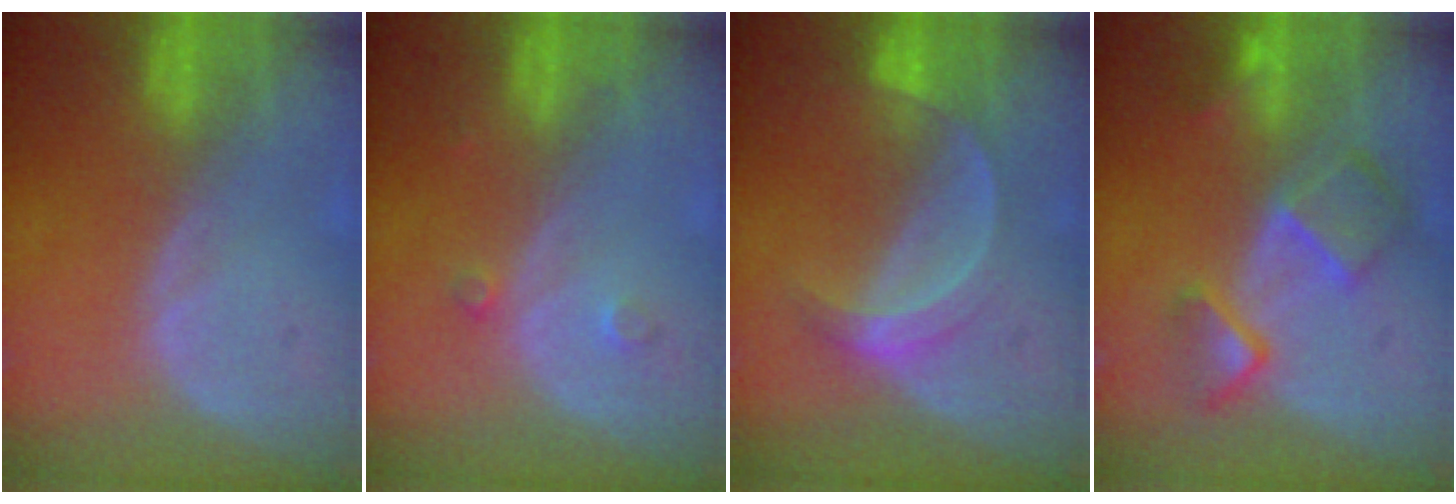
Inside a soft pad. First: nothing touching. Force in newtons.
{"total": 1.9, "press": 1.6, "slide": 1.0}
{"total": 5.2, "press": 4.7, "slide": 2.2}
{"total": 7.9, "press": 6.8, "slide": 4.1}